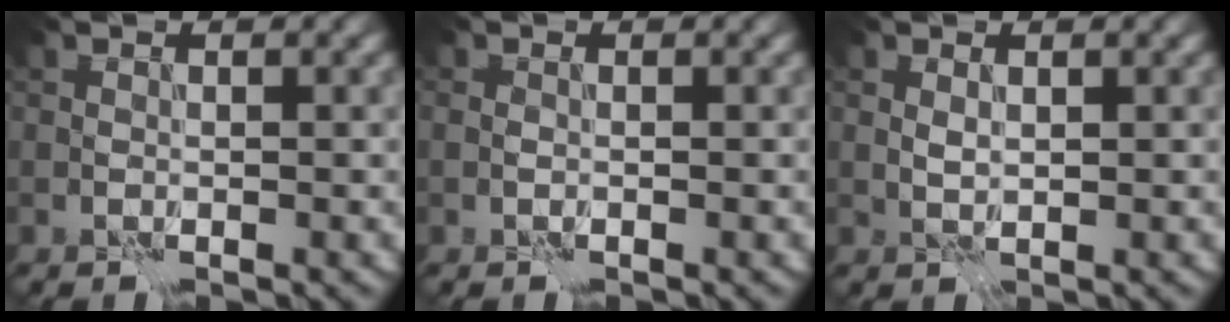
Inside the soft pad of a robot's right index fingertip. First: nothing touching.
{"total": 0.0}
{"total": 0.6, "force": [0.6, 0.0, 0.2], "torque": [-0.005, 0.000, 0.013]}